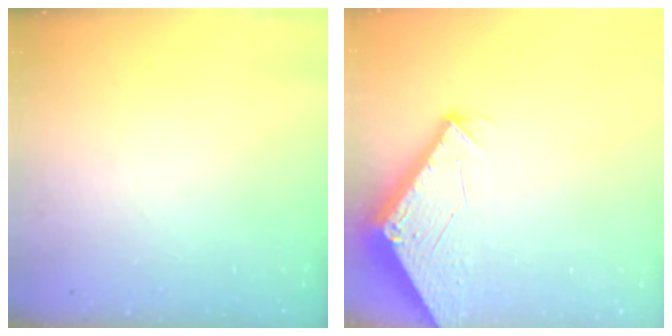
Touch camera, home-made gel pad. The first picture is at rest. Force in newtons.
{"total": 2.8, "press": 2.8, "slide": 0.1}